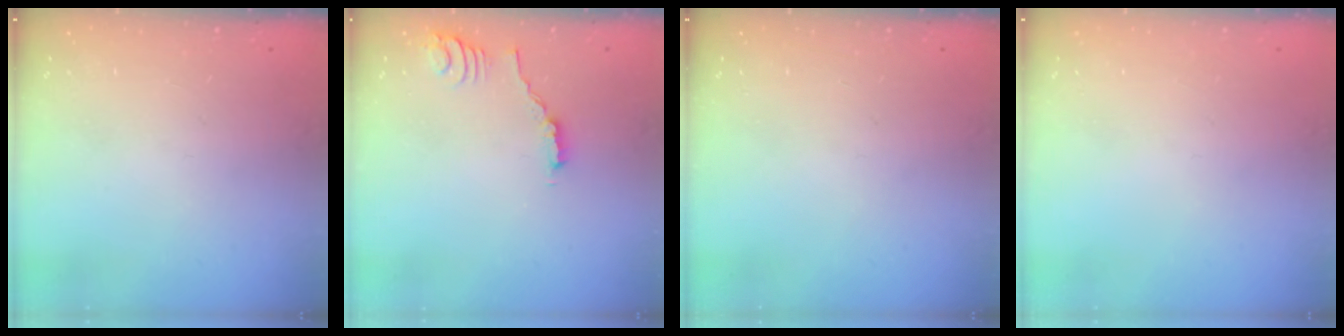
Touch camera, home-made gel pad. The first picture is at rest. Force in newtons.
{"total": 1.6, "press": 1.6, "slide": 0.4}
{"total": 0.0}
{"total": 0.0}